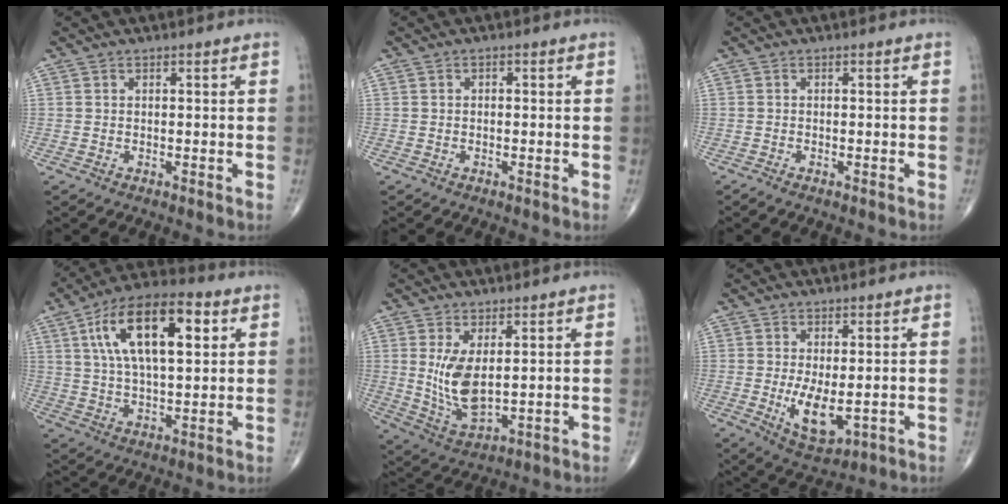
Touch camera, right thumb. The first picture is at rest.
{"total": 0.6, "force": [-0.1, 0.4, 0.4], "torque": [-0.002, 0.002, -0.005]}
{"total": 0.6, "force": [-0.5, 0.0, 0.4], "torque": [-0.016, -0.003, -0.014]}
{"total": 18.1, "force": [5.8, 7.8, 15.2], "torque": [-0.254, 0.006, 0.094]}
{"total": 6.1, "force": [1.3, 2.6, 5.4], "torque": [-0.105, -0.020, 0.037]}
{"total": 7.5, "force": [-0.9, 3.4, 6.6], "torque": [-0.109, -0.021, -0.001]}